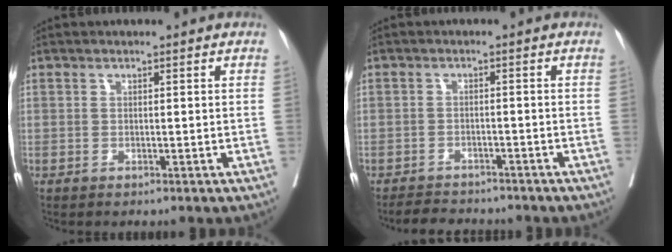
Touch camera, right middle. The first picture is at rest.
{"total": 5.0, "force": [-4.7, 1.4, 1.0], "torque": [-0.019, -0.009, -0.071]}